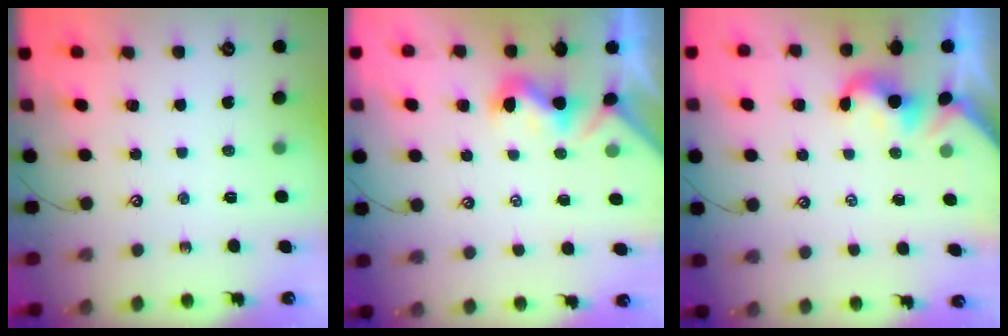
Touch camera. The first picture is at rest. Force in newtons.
{"total": 1.1, "press": 1.0, "slide": 0.5}
{"total": 1.9, "press": 1.9, "slide": 0.3}